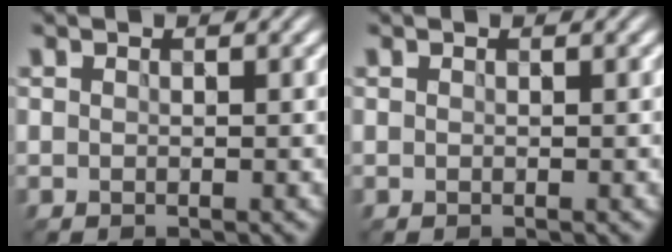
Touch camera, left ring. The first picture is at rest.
{"total": 0.0}